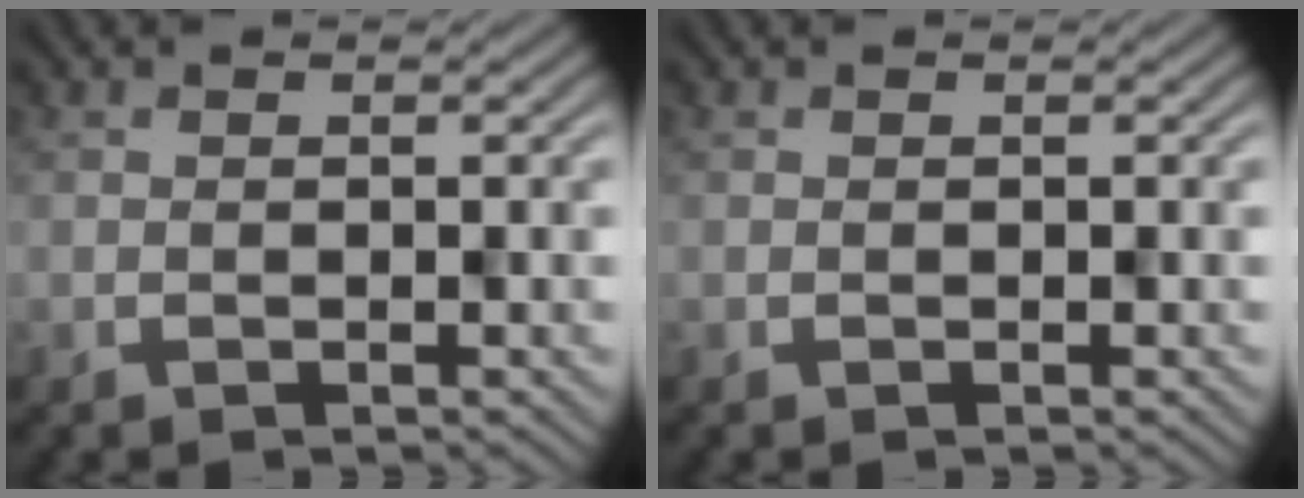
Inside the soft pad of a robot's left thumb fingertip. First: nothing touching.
{"total": 0.0}